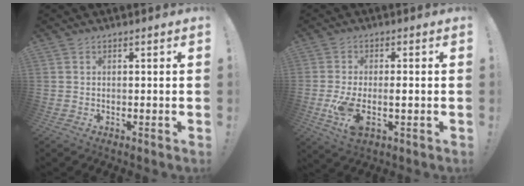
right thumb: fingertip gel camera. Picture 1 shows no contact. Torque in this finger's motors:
{"motor_torque": [1.25, -0.05, 1.18, -0.57, 0.34]}